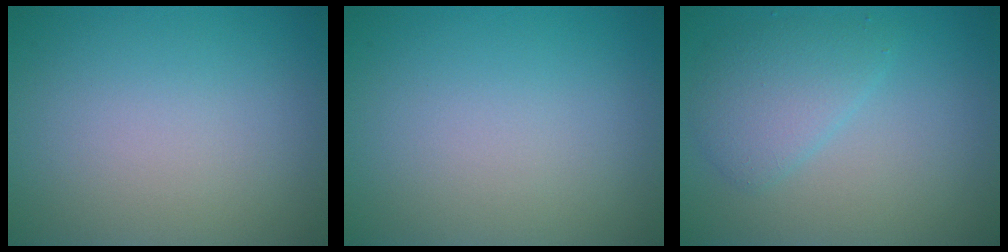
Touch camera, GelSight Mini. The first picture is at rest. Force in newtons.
{"total": 0.0}
{"total": 3.0, "press": 3.0, "slide": 0.2}